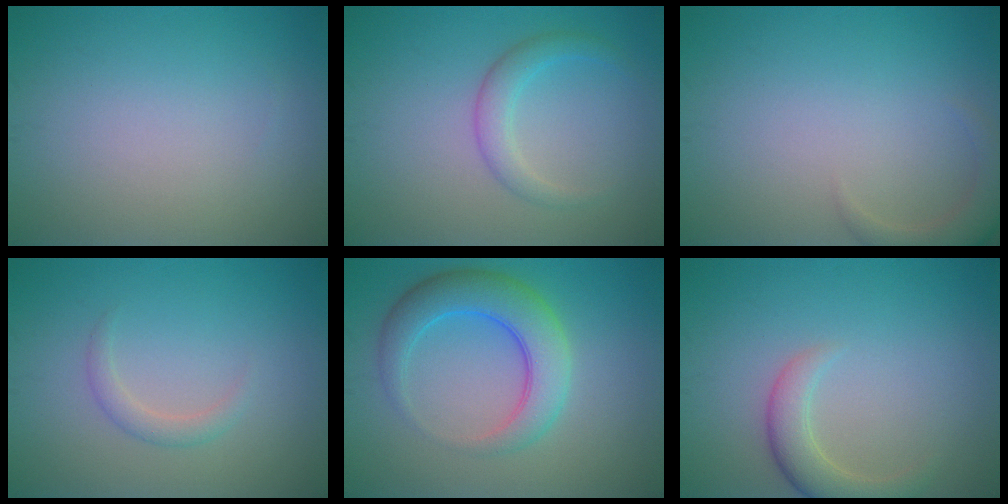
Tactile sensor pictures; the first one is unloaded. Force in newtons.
{"total": 2.3, "press": 2.3, "slide": 0.1}
{"total": 2.6, "press": 2.6, "slide": 0.3}
{"total": 1.4, "press": 1.4, "slide": 0.1}
{"total": 5.8, "press": 5.8, "slide": 0.1}
{"total": 3.2, "press": 3.2, "slide": 0.3}